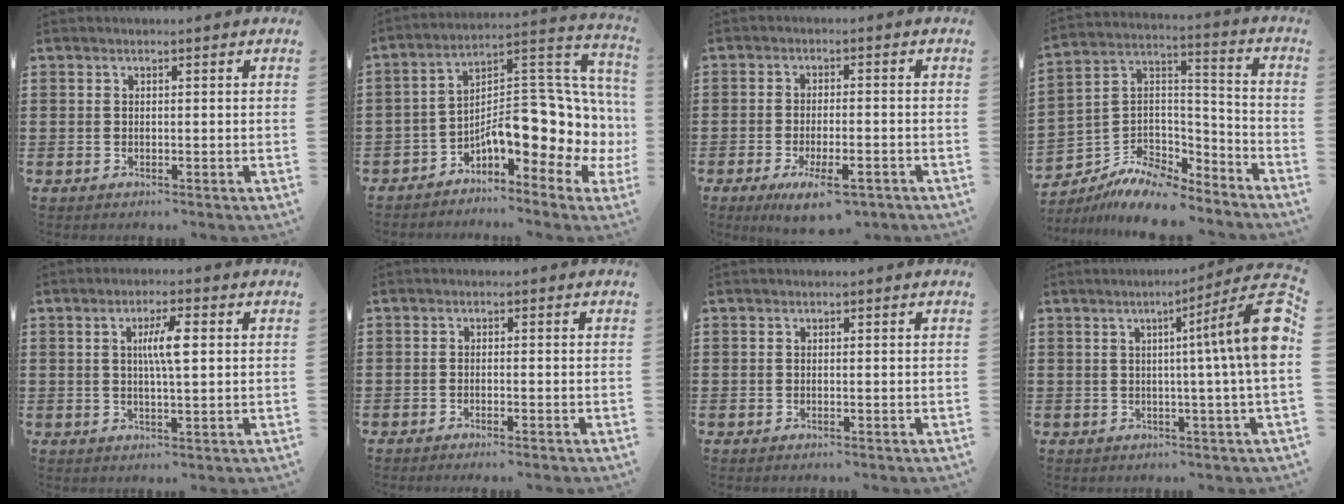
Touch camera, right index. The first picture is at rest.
{"total": 11.1, "force": [-2.9, 4.6, 9.6], "torque": [-0.116, -0.041, -0.062]}
{"total": 6.0, "force": [-3.7, 1.6, 4.4], "torque": [-0.081, -0.006, -0.065]}
{"total": 9.4, "force": [-8.3, 3.4, 2.6], "torque": [-0.059, 0.018, -0.164]}
{"total": 5.0, "force": [0.9, 0.9, 4.9], "torque": [-0.095, 0.007, 0.011]}
{"total": 1.0, "force": [-0.9, -0.1, 0.4], "torque": [-0.008, -0.002, -0.017]}
{"total": 0.5, "force": [-0.3, 0.4, 0.0], "torque": [-0.001, 0.004, -0.008]}
{"total": 10.5, "force": [2.3, -0.5, 10.2], "torque": [-0.148, -0.029, 0.028]}